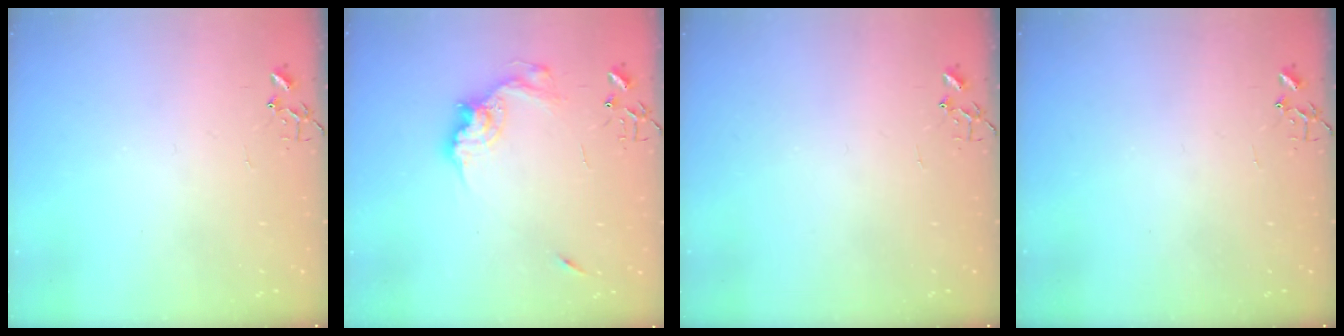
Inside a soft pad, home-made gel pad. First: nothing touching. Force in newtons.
{"total": 13.6, "press": 13.6, "slide": 1.0}
{"total": 0.0}
{"total": 0.0}